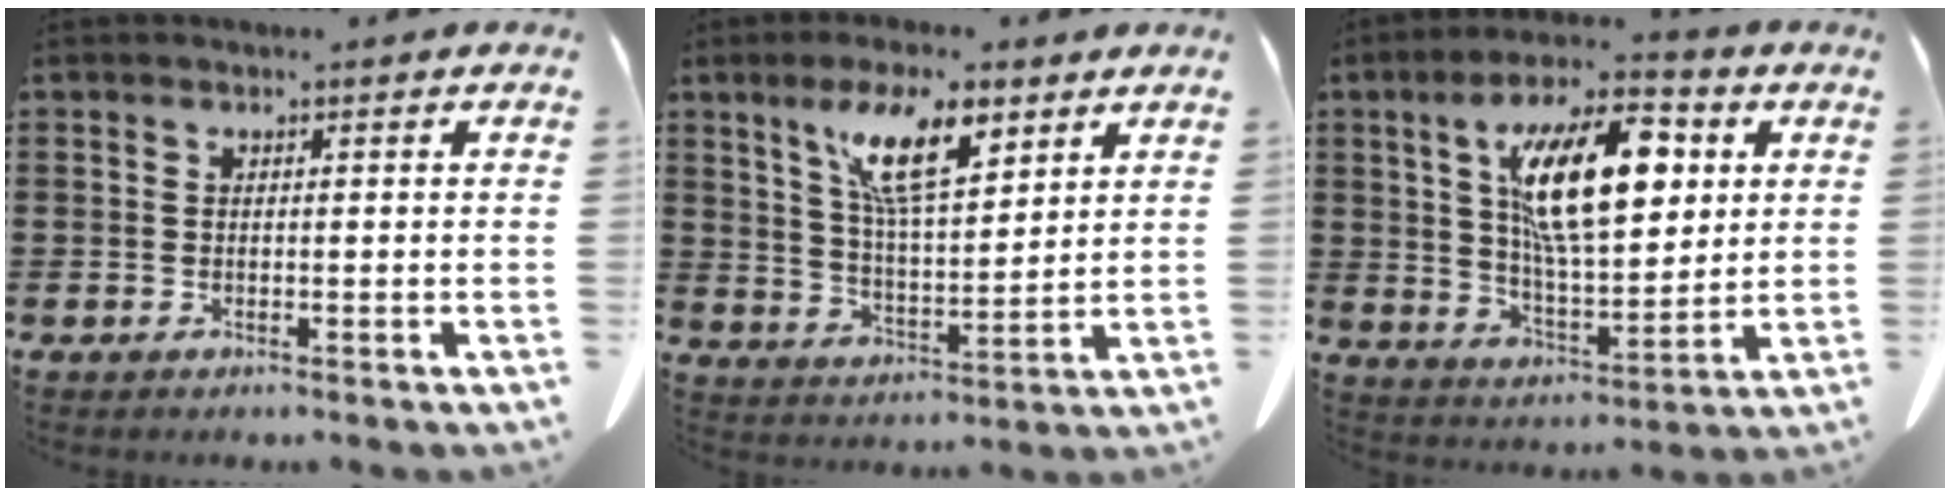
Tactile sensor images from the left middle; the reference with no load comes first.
{"total": 10.8, "force": [6.6, 3.3, 7.9], "torque": [-0.160, -0.009, 0.116]}
{"total": 15.0, "force": [5.5, 5.8, 12.7], "torque": [-0.236, -0.001, 0.093]}